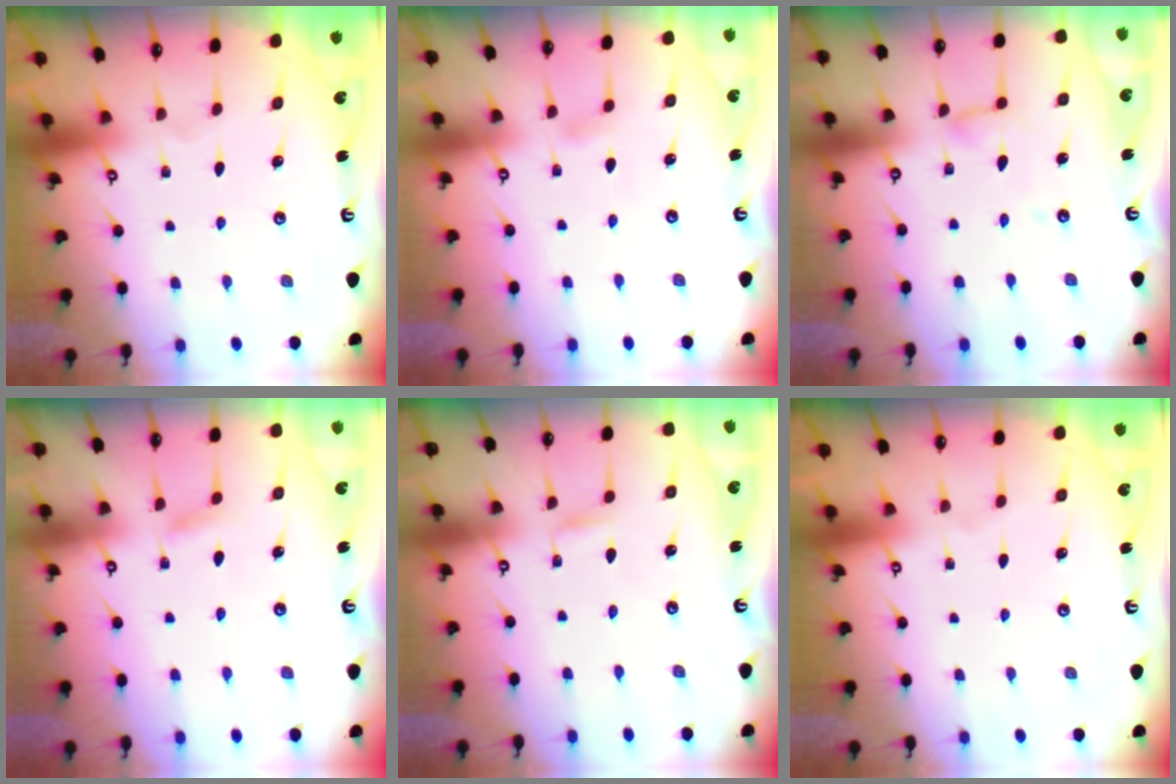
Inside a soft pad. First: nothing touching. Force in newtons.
{"total": 2.8, "press": 2.8, "slide": 0.2}
{"total": 4.2, "press": 4.2, "slide": 0.2}
{"total": 4.3, "press": 4.2, "slide": 0.6}
{"total": 1.8, "press": 1.8, "slide": 0.2}
{"total": 0.0}